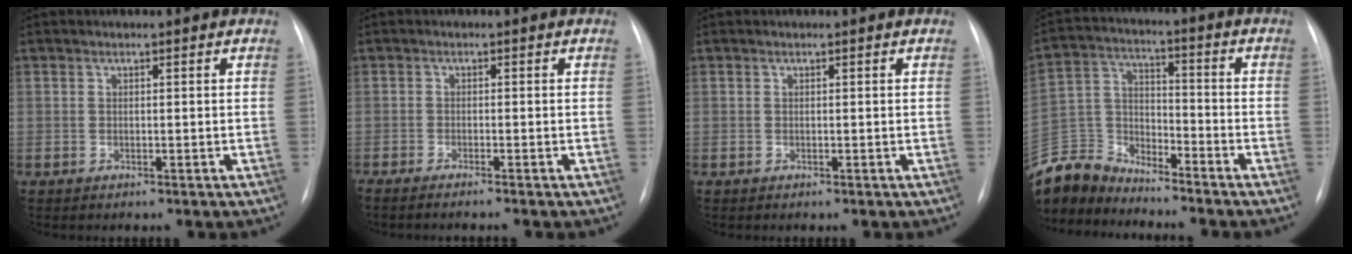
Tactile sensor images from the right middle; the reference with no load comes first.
{"total": 3.5, "force": [-2.9, -0.4, 1.9], "torque": [-0.022, -0.002, -0.041]}
{"total": 0.0}
{"total": 10.5, "force": [-10.2, 2.1, 0.7], "torque": [-0.023, 0.016, -0.206]}